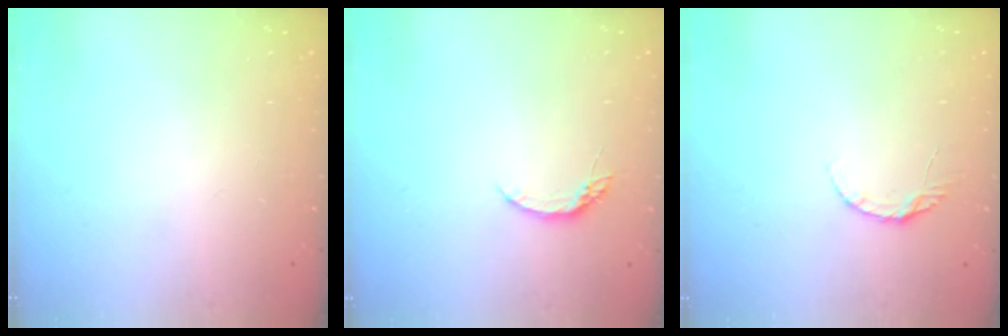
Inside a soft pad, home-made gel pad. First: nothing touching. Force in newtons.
{"total": 4.3, "press": 4.3, "slide": 0.5}
{"total": 4.1, "press": 4.1, "slide": 0.5}